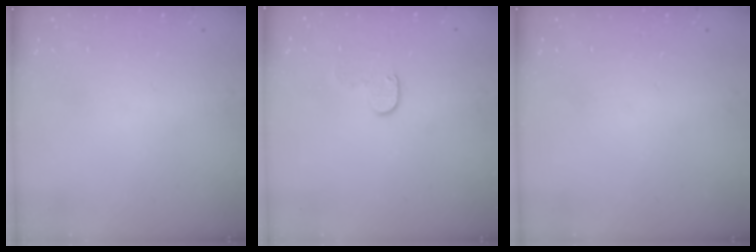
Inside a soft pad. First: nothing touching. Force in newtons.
{"total": 4.5, "press": 4.5, "slide": 0.5}
{"total": 0.0}